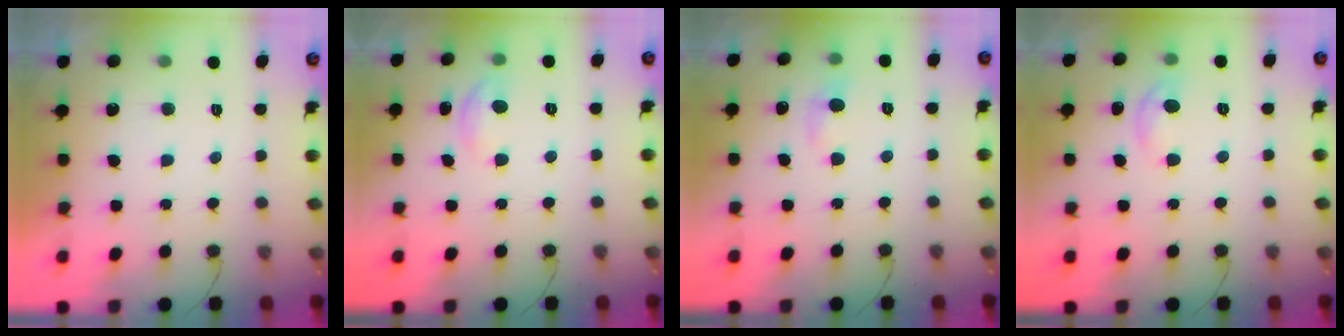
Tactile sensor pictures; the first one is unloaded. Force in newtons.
{"total": 2.9, "press": 2.9, "slide": 0.2}
{"total": 5.9, "press": 5.9, "slide": 0.9}
{"total": 5.3, "press": 5.2, "slide": 0.7}